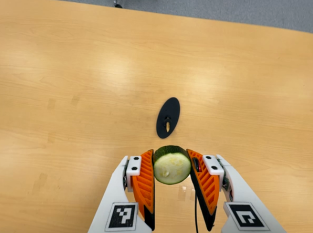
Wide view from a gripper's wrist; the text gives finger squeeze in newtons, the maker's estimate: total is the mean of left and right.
{"total": 11.3, "left": 11.0, "right": 11.7}